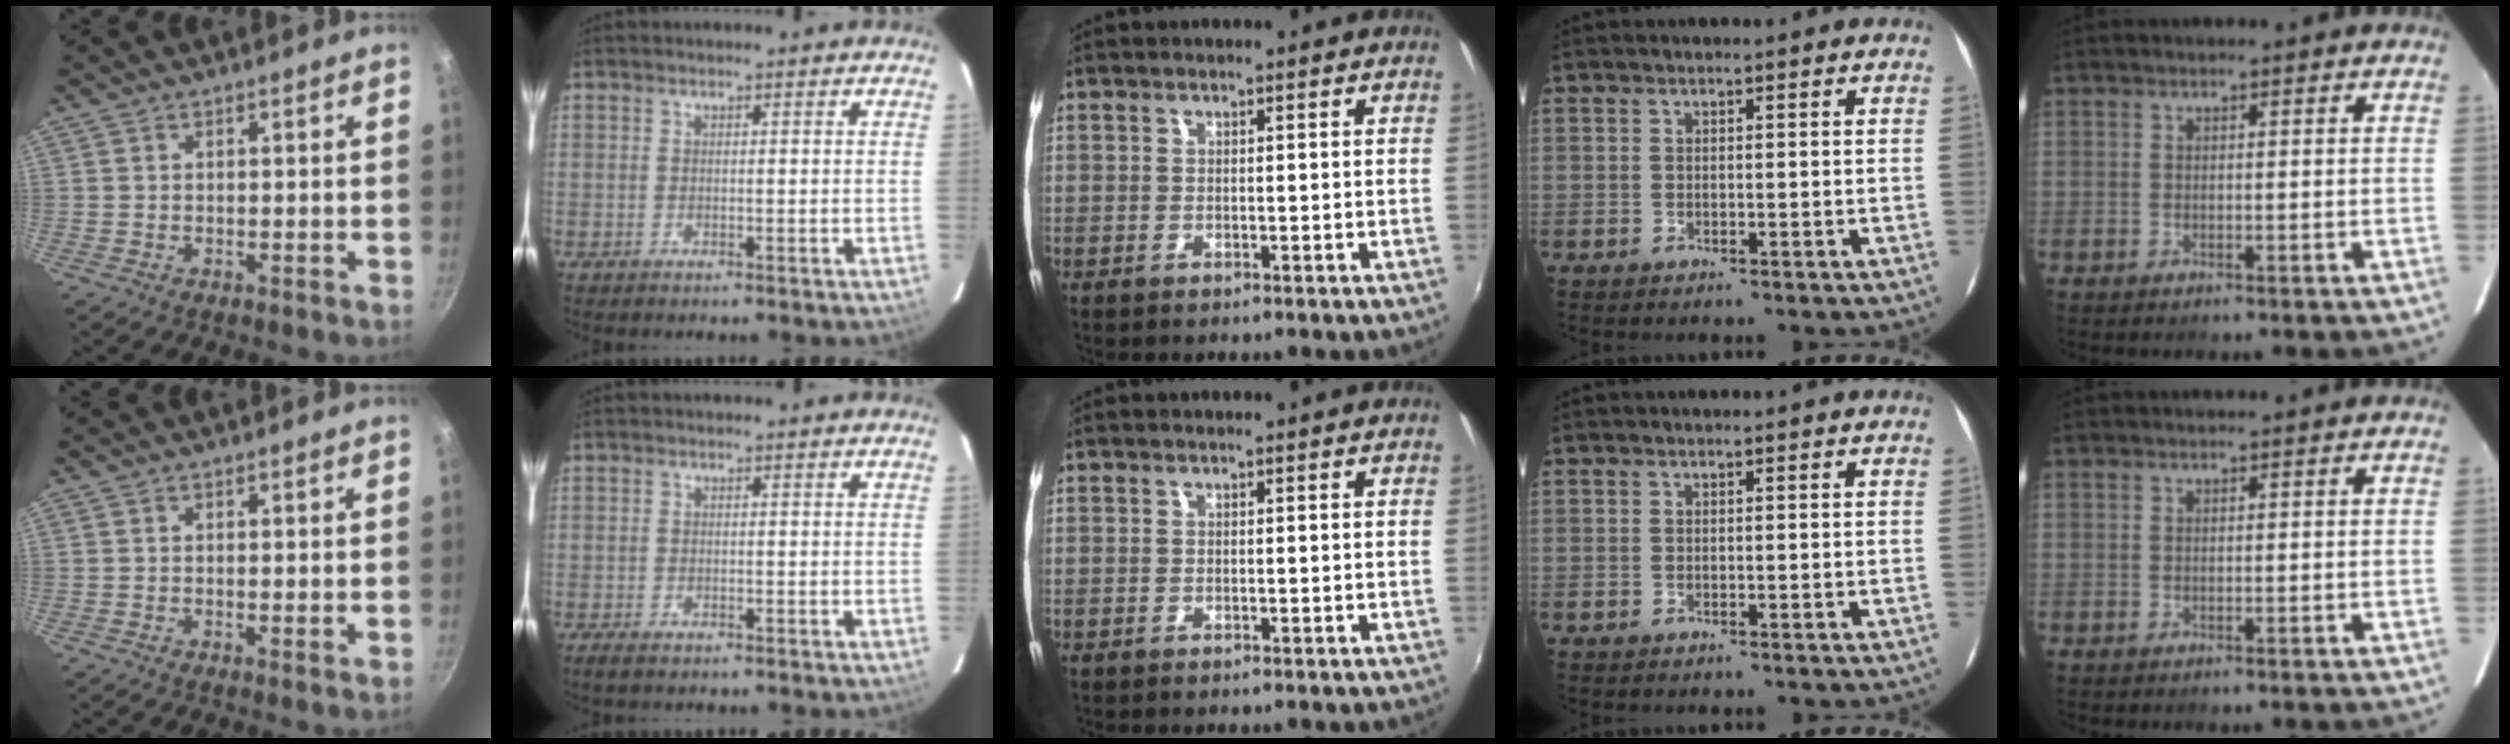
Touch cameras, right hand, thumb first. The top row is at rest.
{"thumb": {"total": 0.7, "force": [0.1, 0.1, 0.7], "torque": [-0.009, -0.007, -0.002]}, "index": {"total": 2.1, "force": [-1.6, 0.6, 1.2], "torque": [-0.028, -0.007, -0.030]}}